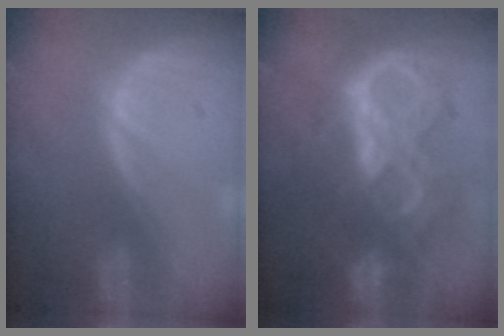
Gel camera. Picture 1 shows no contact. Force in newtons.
{"total": 10.6, "press": 10.5, "slide": 1.1}